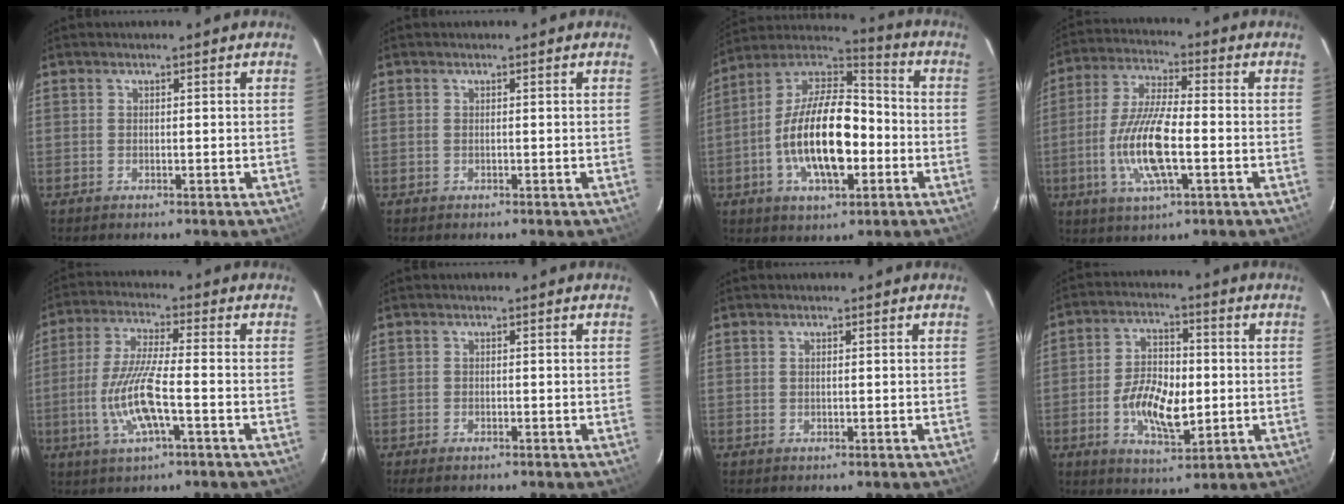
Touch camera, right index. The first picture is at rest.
{"total": 0.0}
{"total": 18.7, "force": [-4.3, 8.5, 16.1], "torque": [-0.304, 0.007, -0.081]}
{"total": 13.1, "force": [-3.1, 3.4, 12.3], "torque": [-0.253, -0.004, -0.063]}
{"total": 10.8, "force": [-3.3, 1.6, 10.2], "torque": [-0.212, -0.006, -0.062]}
{"total": 2.3, "force": [-1.8, 0.8, 1.1], "torque": [-0.027, -0.008, -0.033]}
{"total": 0.0}
{"total": 10.9, "force": [-2.0, 5.6, 9.2], "torque": [-0.176, 0.006, -0.030]}